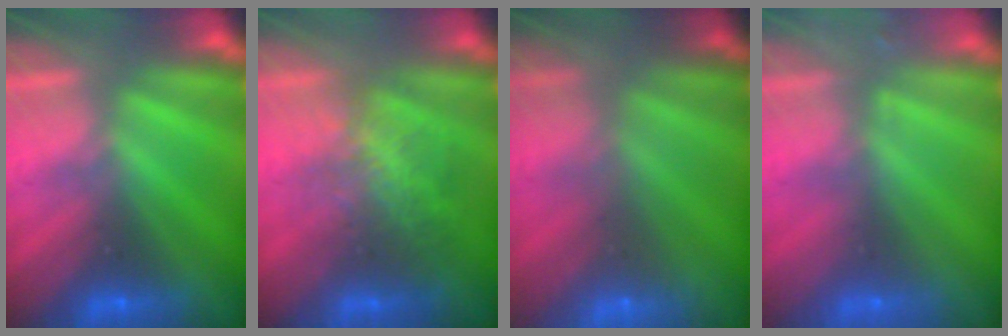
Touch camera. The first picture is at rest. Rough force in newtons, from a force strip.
{"total": 2.8}
{"total": 9.0}
{"total": 2.4}